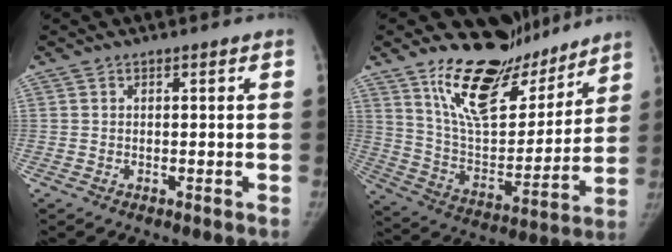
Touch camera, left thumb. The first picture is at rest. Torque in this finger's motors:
{"motor_torque": [0.31, 0.23, 1.37, -1.41, 0.33]}